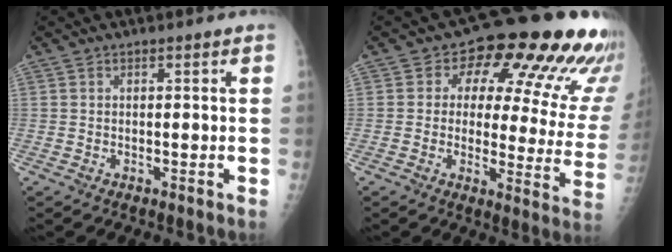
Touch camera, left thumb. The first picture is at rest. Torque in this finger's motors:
{"motor_torque": [0.43, 0.60, 0.27, -0.13, 0.13]}